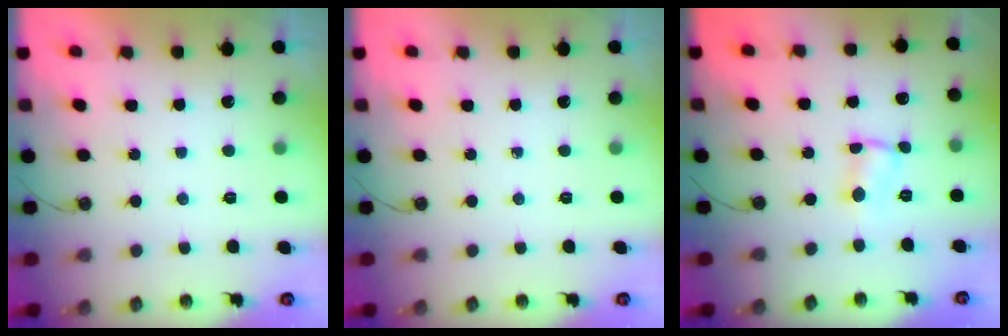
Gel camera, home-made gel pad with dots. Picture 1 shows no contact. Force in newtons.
{"total": 0.0}
{"total": 1.5, "press": 1.5, "slide": 0.2}